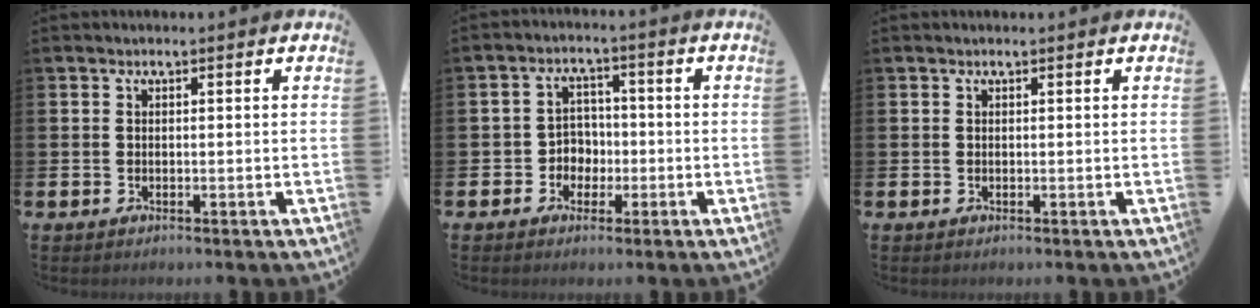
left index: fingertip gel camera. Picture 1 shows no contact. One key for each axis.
{"total": 3.5, "fx": -1.0, "fy": 3.3, "fz": 0.9, "tx": -0.025, "ty": 0.003, "tz": -0.026}
{"total": 0.0}